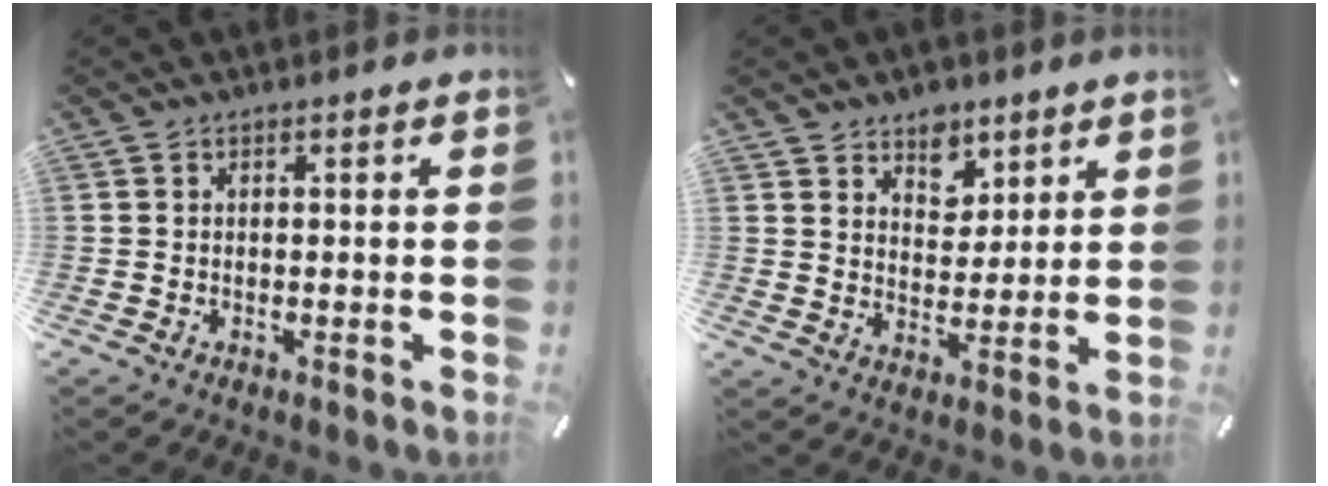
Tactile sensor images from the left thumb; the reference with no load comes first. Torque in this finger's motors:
{"motor_torque": [0.29, -0.53, 0.14, 0.10, 0.01]}